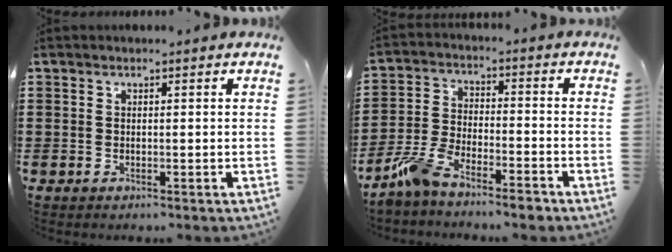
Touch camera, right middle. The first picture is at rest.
{"total": 6.9, "force": [-5.8, 1.1, 3.6], "torque": [-0.085, -0.001, -0.114]}